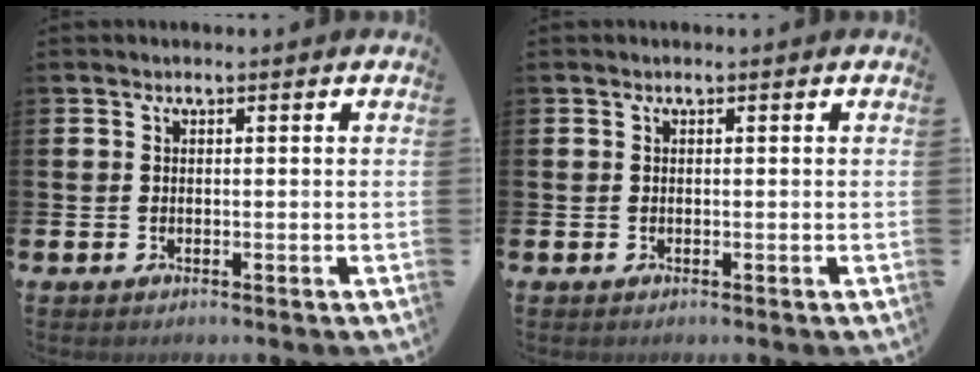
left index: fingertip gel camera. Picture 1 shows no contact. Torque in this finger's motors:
{"motor_torque": [0.00, 0.00, 0.00, 0.00]}